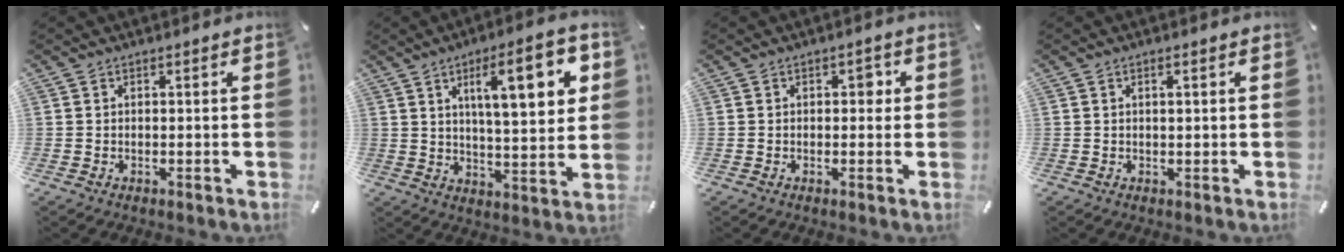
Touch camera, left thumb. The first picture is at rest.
{"total": 17.2, "force": [6.7, 5.7, 14.8], "torque": [-0.213, -0.015, 0.095]}
{"total": 1.9, "force": [0.3, 1.4, 1.2], "torque": [-0.010, 0.003, -0.002]}
{"total": 1.2, "force": [0.3, 0.3, 1.1], "torque": [-0.022, 0.001, 0.005]}